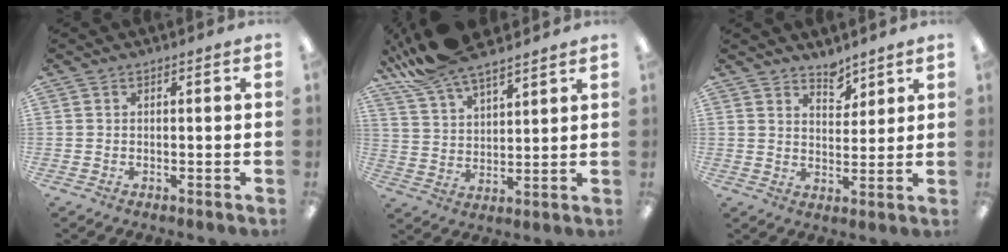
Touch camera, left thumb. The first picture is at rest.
{"total": 12.4, "force": [10.8, 3.0, 5.2], "torque": [-0.122, -0.052, 0.203]}
{"total": 5.1, "force": [4.6, 2.0, 0.9], "torque": [0.003, -0.035, 0.081]}